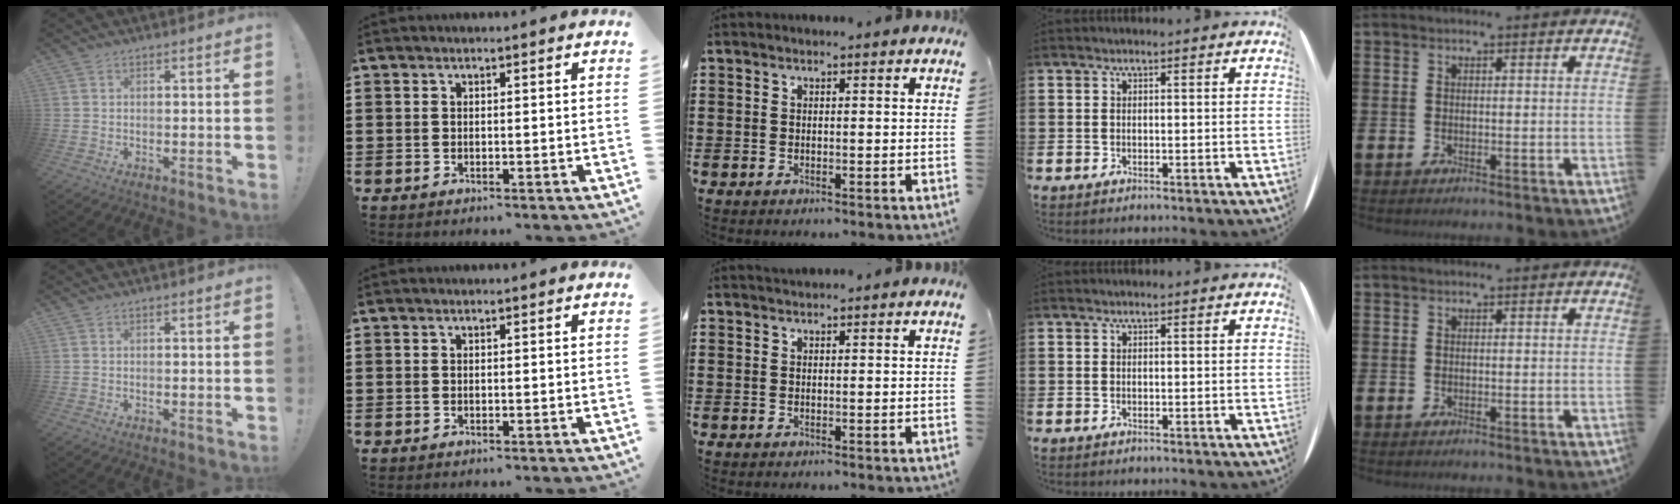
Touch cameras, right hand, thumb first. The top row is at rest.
{"middle": {"total": 0.7, "force": [0.7, 0.0, -0.1], "torque": [-0.001, -0.002, 0.015]}}